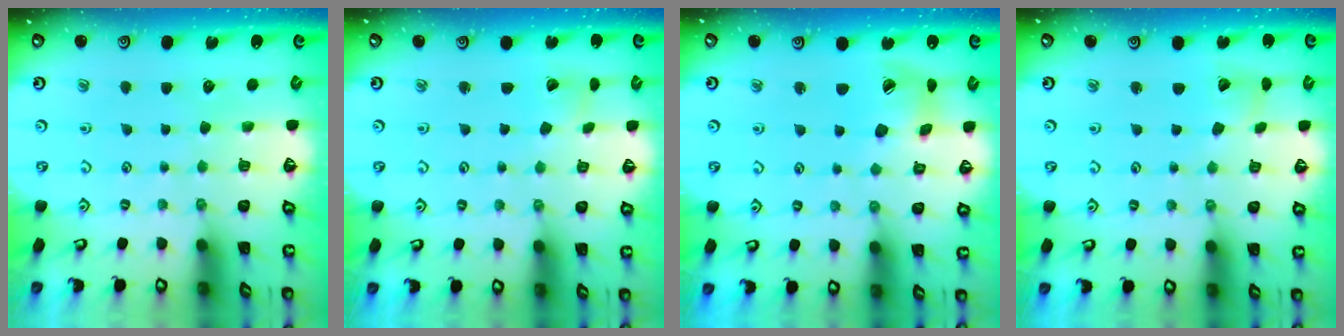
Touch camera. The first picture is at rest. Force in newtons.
{"total": 2.7, "press": 2.7, "slide": 0.3}
{"total": 10.6, "press": 10.5, "slide": 1.3}
{"total": 4.0, "press": 4.0, "slide": 0.4}